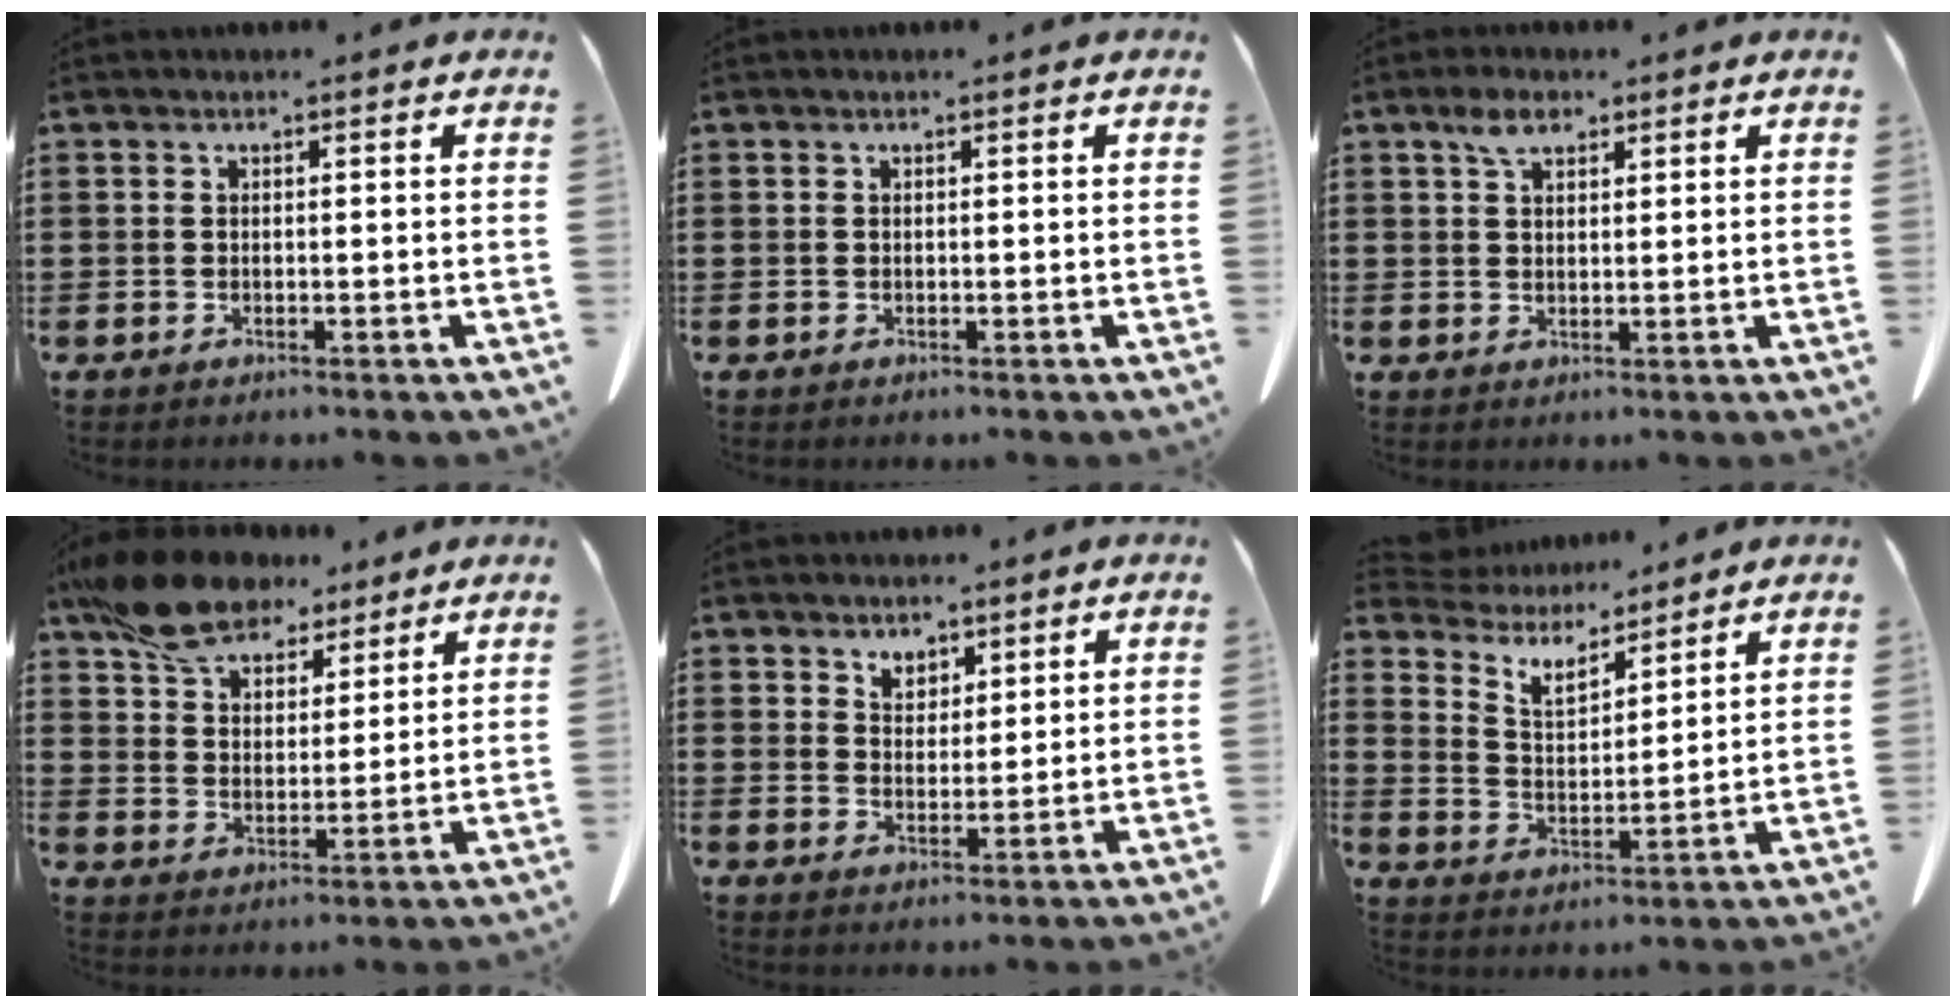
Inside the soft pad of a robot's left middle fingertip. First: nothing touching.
{"total": 0.0}
{"total": 3.8, "force": [2.4, 1.8, 2.3], "torque": [-0.052, 0.006, 0.044]}
{"total": 11.3, "force": [9.2, 4.6, 4.7], "torque": [-0.119, -0.020, 0.176]}
{"total": 3.7, "force": [3.1, 2.1, 0.1], "torque": [-0.014, 0.000, 0.059]}
{"total": 5.6, "force": [5.1, 1.7, 1.6], "torque": [-0.058, -0.026, 0.088]}